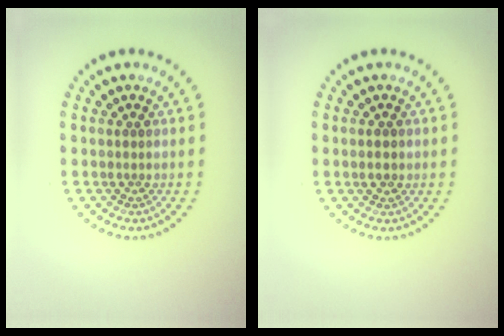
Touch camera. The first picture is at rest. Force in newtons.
{"total": 1.8, "press": 1.8, "slide": 0.1}